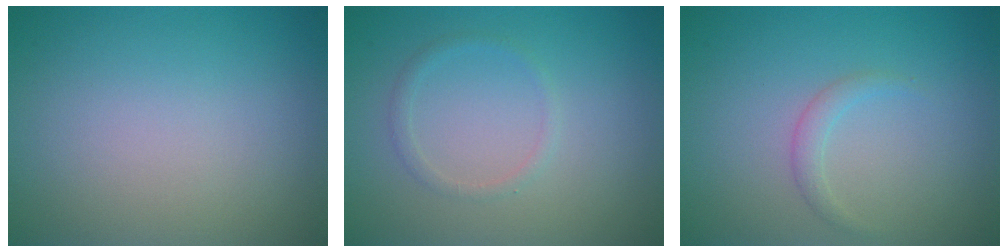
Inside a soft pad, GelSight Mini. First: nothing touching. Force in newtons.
{"total": 1.0, "press": 1.0, "slide": 0.1}
{"total": 1.1, "press": 1.1, "slide": 0.1}